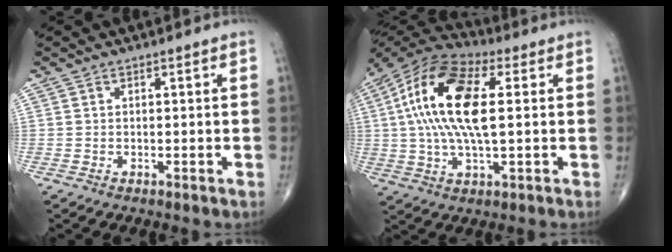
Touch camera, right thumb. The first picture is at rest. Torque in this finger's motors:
{"motor_torque": [0.70, 0.87, 1.91, 0.32, 0.78]}